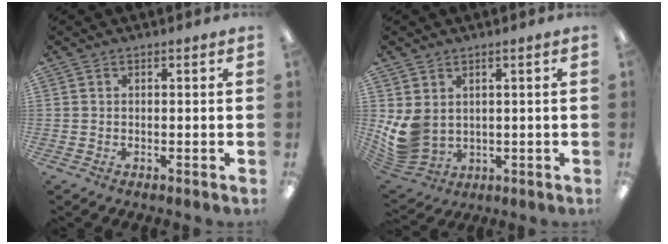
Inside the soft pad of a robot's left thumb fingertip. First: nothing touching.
{"total": 8.0, "force": [1.5, 6.4, 4.7], "torque": [-0.112, -0.012, 0.032]}